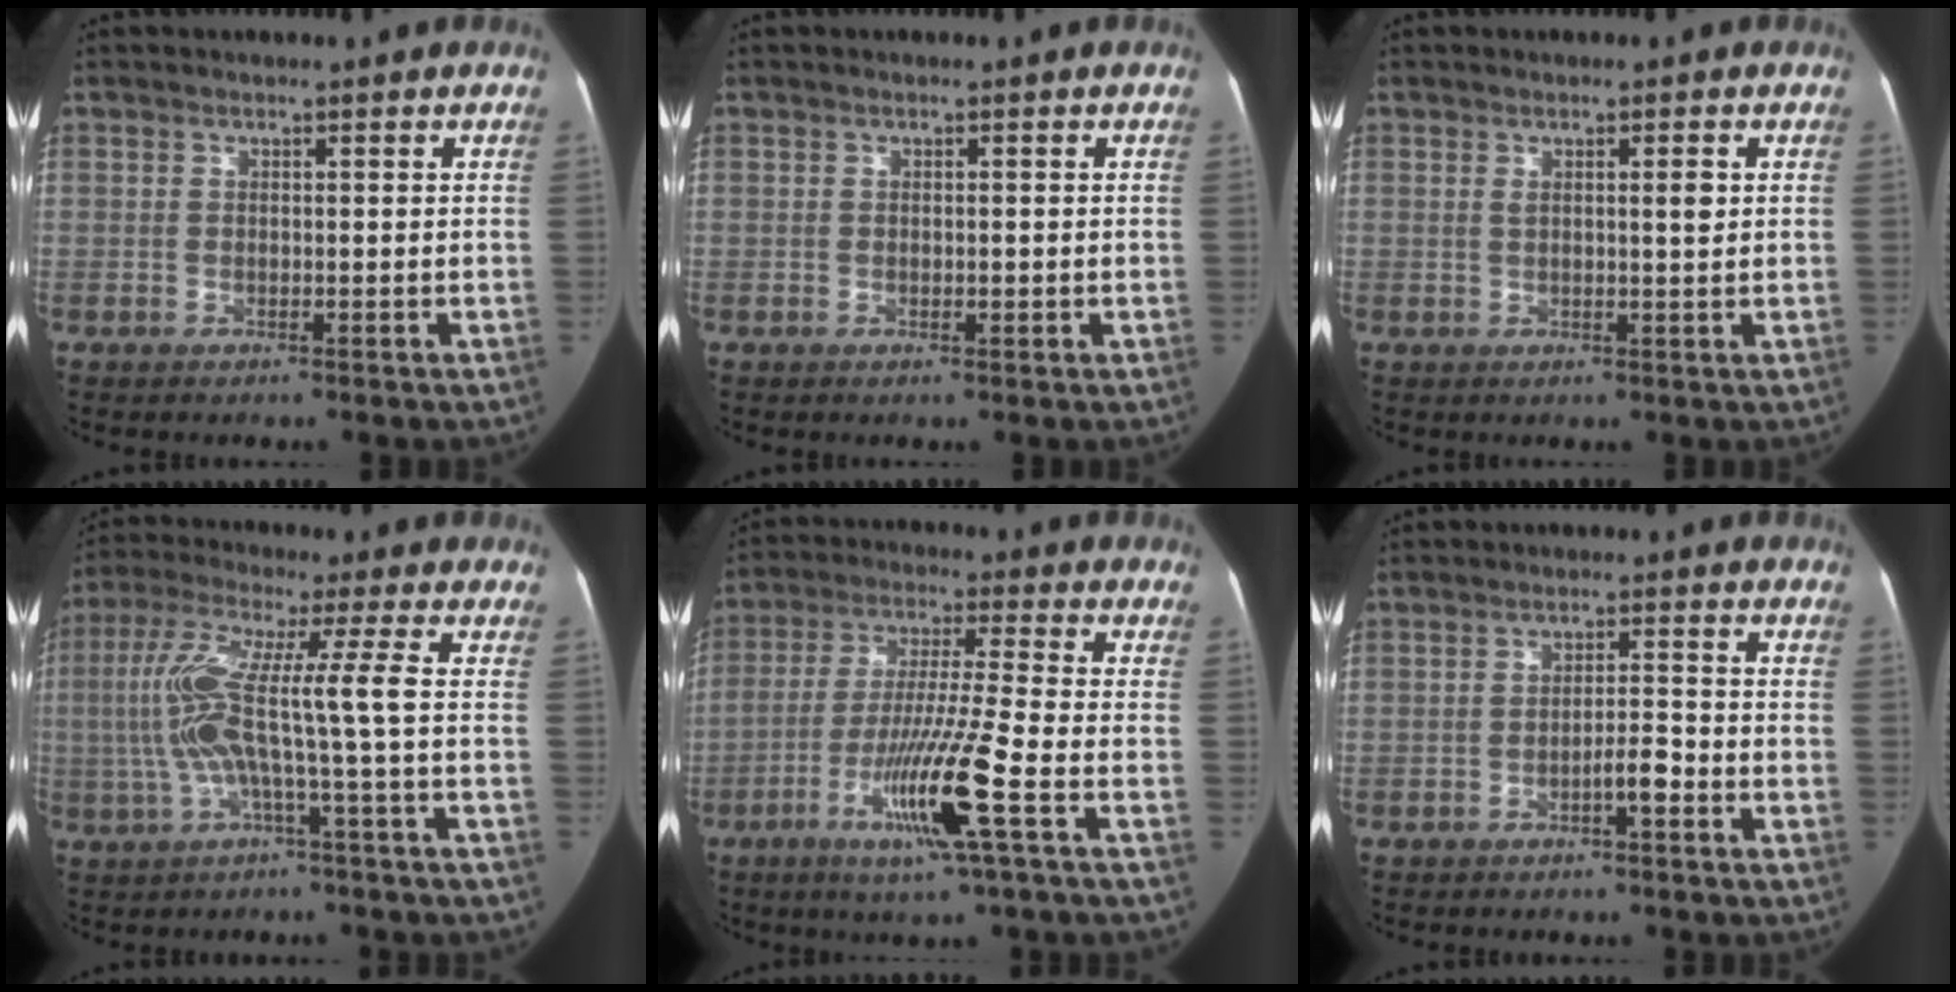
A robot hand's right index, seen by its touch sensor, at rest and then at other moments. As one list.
[{"total": 0.8, "force": [-0.1, 0.5, 0.7], "torque": [-0.007, -0.001, -0.001]}, {"total": 2.7, "force": [0.9, 0.4, 2.5], "torque": [-0.038, 0.001, 0.012]}, {"total": 10.0, "force": [-1.0, -1.2, 9.9], "torque": [-0.212, 0.021, -0.021]}, {"total": 12.4, "force": [-5.3, -1.2, 11.2], "torque": [-0.214, -0.025, -0.104]}, {"total": 3.2, "force": [-1.8, 0.4, 2.6], "torque": [-0.039, 0.006, -0.030]}]